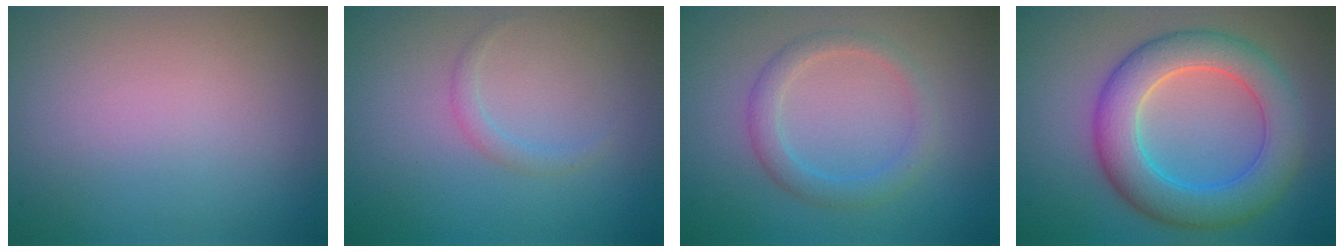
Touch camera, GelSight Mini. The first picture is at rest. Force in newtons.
{"total": 1.0, "press": 1.0, "slide": 0.0}
{"total": 2.3, "press": 2.3, "slide": 0.1}
{"total": 7.2, "press": 7.2, "slide": 0.2}